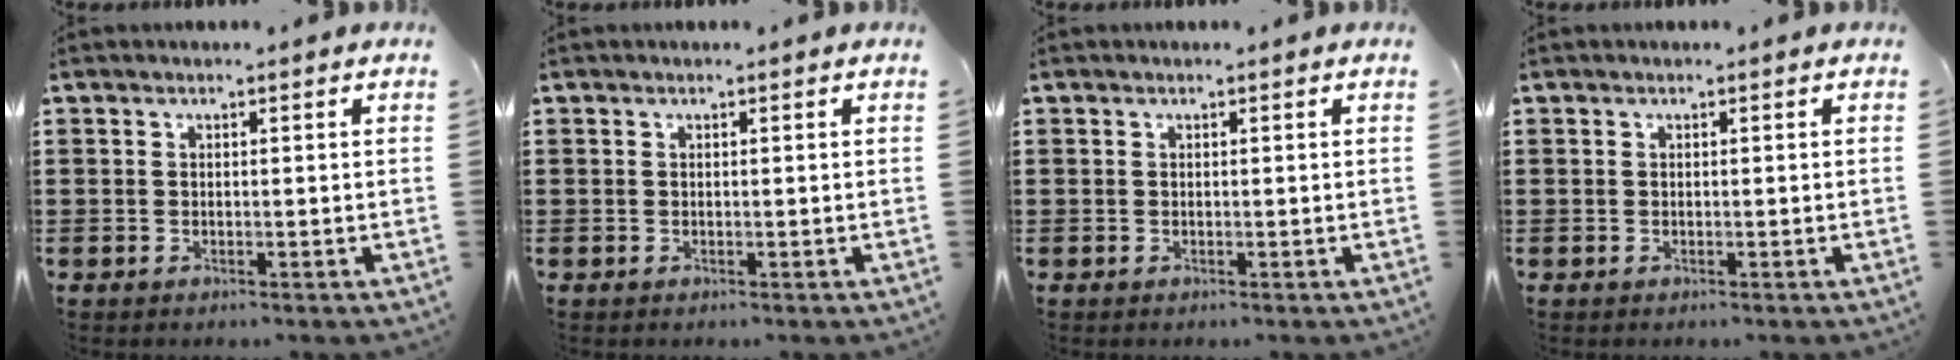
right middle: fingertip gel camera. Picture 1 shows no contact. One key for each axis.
{"total": 0.0}
{"total": 0.0}
{"total": 0.0}